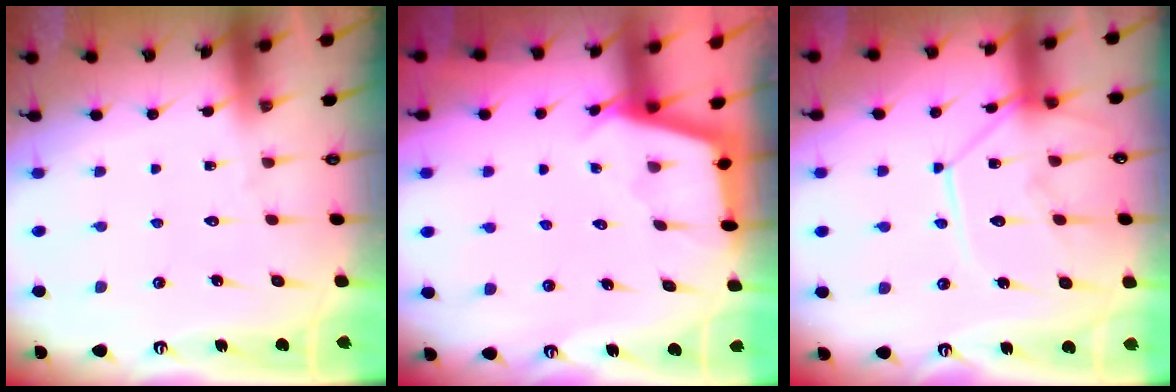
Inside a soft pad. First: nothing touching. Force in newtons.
{"total": 2.3, "press": 2.3, "slide": 0.1}
{"total": 12.6, "press": 12.5, "slide": 1.4}